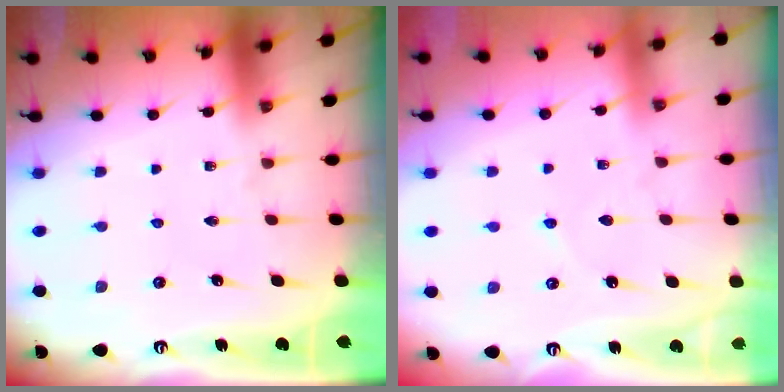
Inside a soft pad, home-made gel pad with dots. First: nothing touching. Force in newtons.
{"total": 2.4, "press": 2.4, "slide": 0.4}